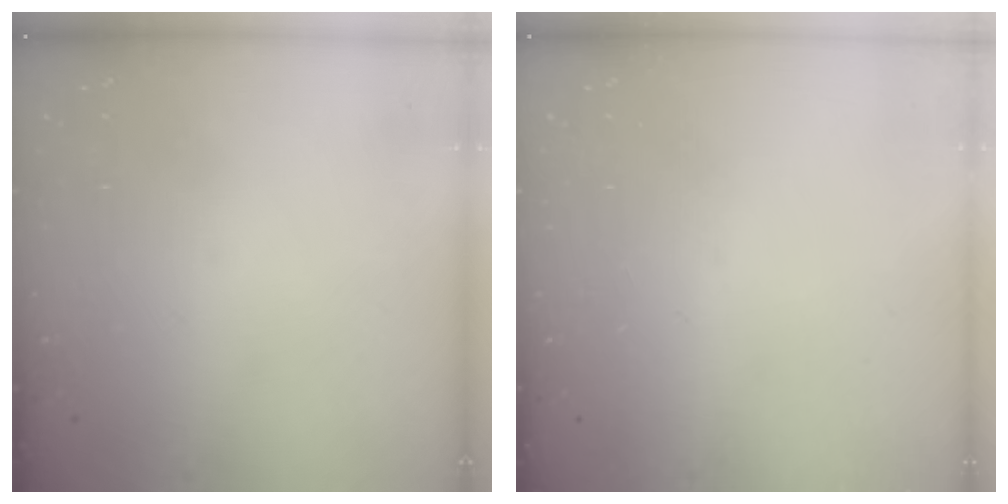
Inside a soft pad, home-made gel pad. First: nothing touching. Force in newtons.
{"total": 0.0}